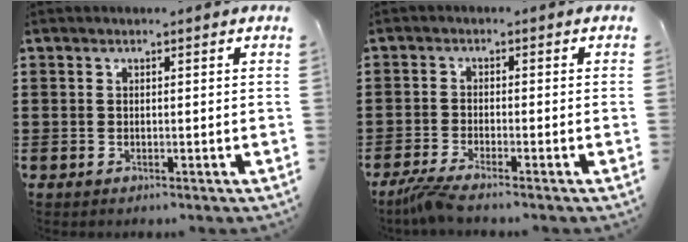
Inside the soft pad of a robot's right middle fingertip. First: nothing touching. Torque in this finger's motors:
{"motor_torque": [0.32, 0.20, 0.07, 0.07]}